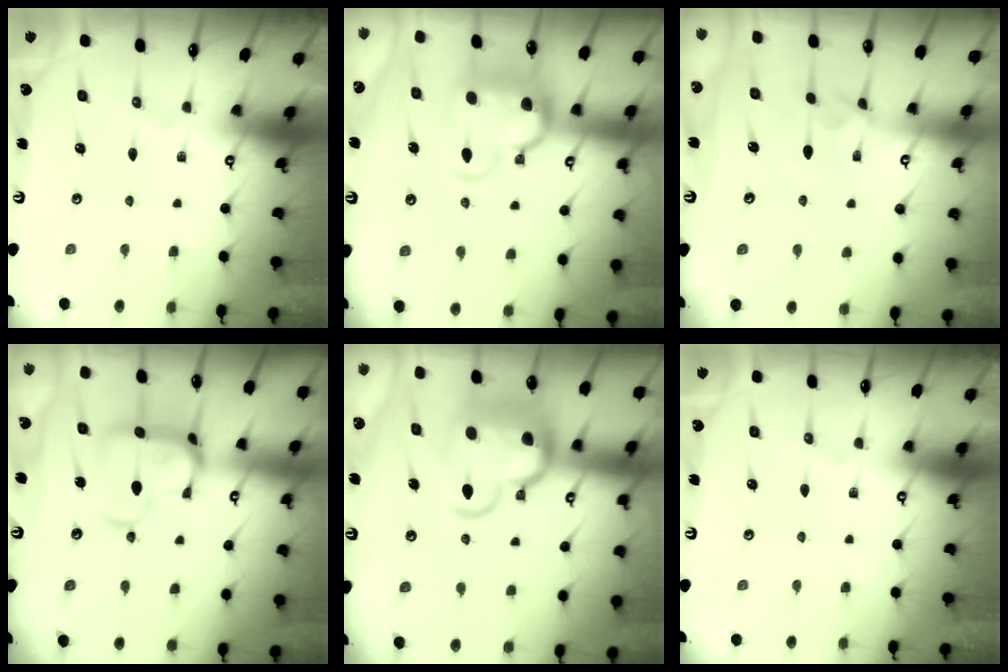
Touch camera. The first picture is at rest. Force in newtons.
{"total": 6.4, "press": 6.2, "slide": 1.7}
{"total": 1.3, "press": 1.0, "slide": 0.8}
{"total": 10.0, "press": 9.9, "slide": 1.3}
{"total": 10.7, "press": 10.5, "slide": 2.2}
{"total": 0.0}